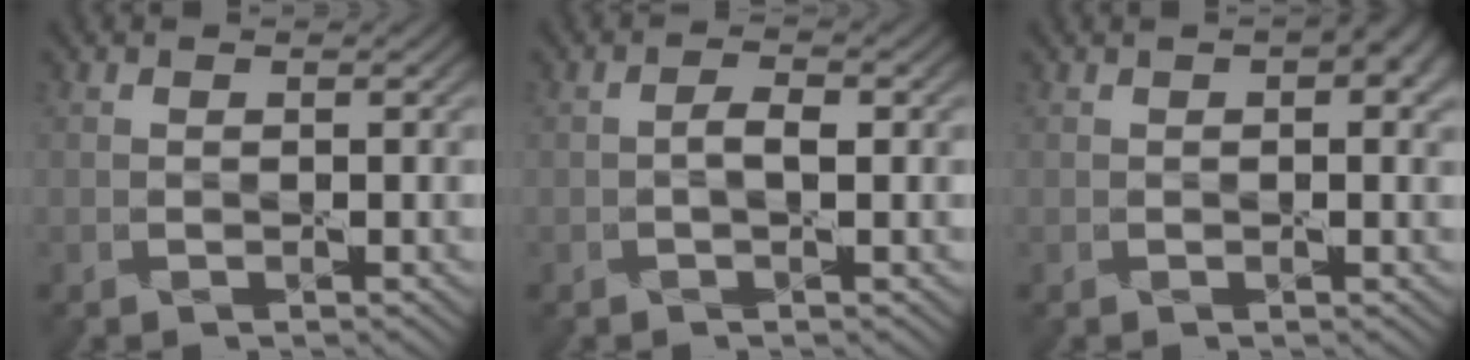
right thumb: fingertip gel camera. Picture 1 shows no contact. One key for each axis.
{"total": 1.5, "fx": 0.0, "fy": 0.5, "fz": 1.4, "tx": -0.024, "ty": 0.007, "tz": -0.001}
{"total": 4.1, "fx": 1.9, "fy": 1.3, "fz": 3.4, "tx": -0.047, "ty": 0.004, "tz": 0.022}